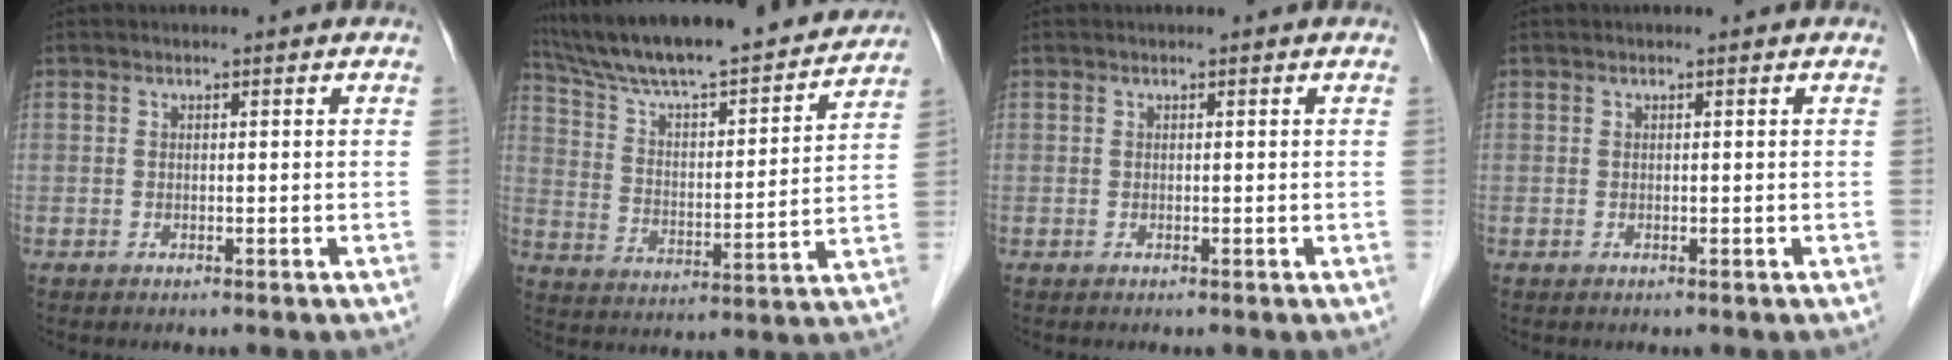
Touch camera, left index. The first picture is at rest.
{"total": 23.4, "force": [21.0, 3.0, 10.0], "torque": [-0.169, 0.002, 0.314]}
{"total": 0.0}
{"total": 0.0}